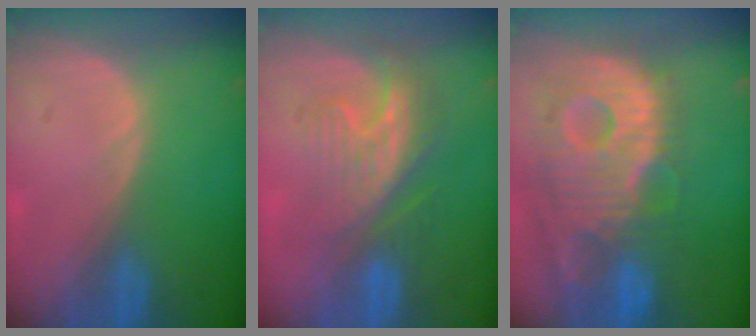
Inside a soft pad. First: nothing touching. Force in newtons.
{"total": 8.5, "press": 7.5, "slide": 4.1}
{"total": 13.6, "press": 11.8, "slide": 6.8}